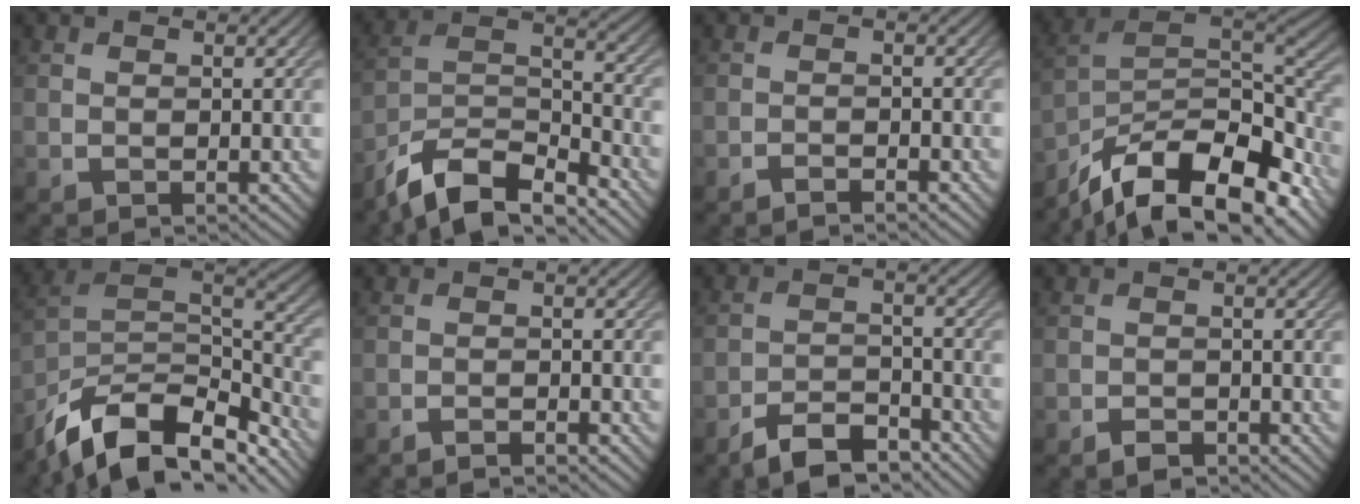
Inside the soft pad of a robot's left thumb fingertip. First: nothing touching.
{"total": 11.0, "force": [-8.8, 3.2, 5.7], "torque": [-0.110, -0.008, -0.175]}
{"total": 1.6, "force": [-1.4, 0.1, 0.8], "torque": [-0.013, 0.003, -0.028]}
{"total": 15.7, "force": [-10.9, 5.9, 9.6], "torque": [-0.209, -0.017, -0.182]}
{"total": 14.3, "force": [-10.2, 6.0, 7.9], "torque": [-0.186, -0.011, -0.180]}
{"total": 1.2, "force": [-1.1, 0.1, 0.6], "torque": [-0.011, 0.002, -0.022]}
{"total": 6.1, "force": [-5.0, 2.1, 3.0], "torque": [-0.052, -0.002, -0.095]}
{"total": 1.7, "force": [-1.3, 0.8, 0.7], "torque": [-0.012, -0.002, -0.025]}